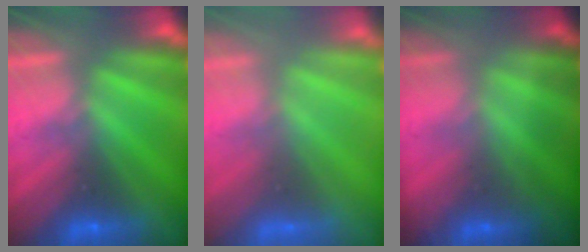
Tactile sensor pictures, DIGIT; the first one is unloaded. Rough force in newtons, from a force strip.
{"total": 3.2}
{"total": 1.7}